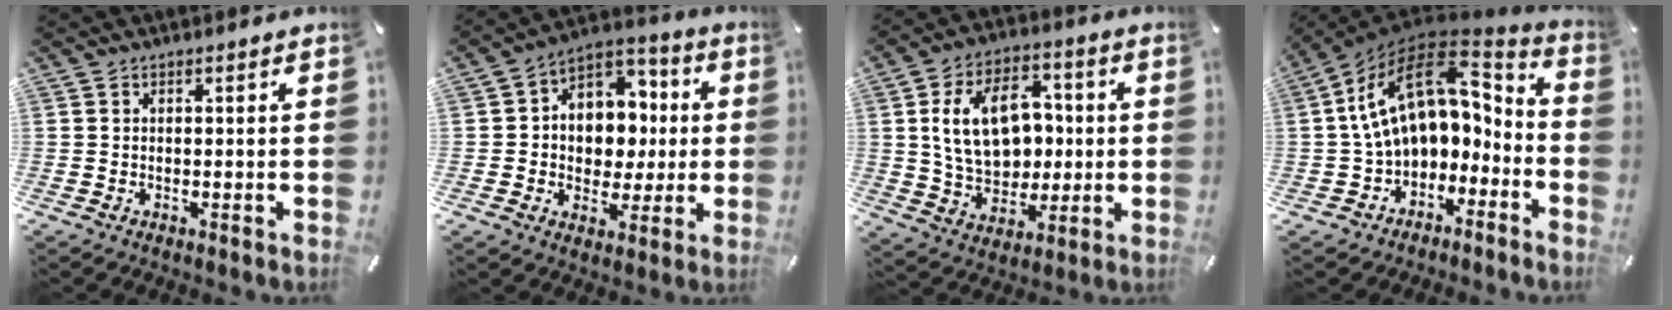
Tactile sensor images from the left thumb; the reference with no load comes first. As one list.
[{"total": 10.0, "force": [0.2, 9.4, 3.3], "torque": [-0.048, -0.005, 0.010]}, {"total": 16.8, "force": [1.6, 12.5, 11.1], "torque": [-0.199, 0.016, 0.033]}, {"total": 17.3, "force": [4.1, 11.6, 12.2], "torque": [-0.218, -0.025, 0.077]}]